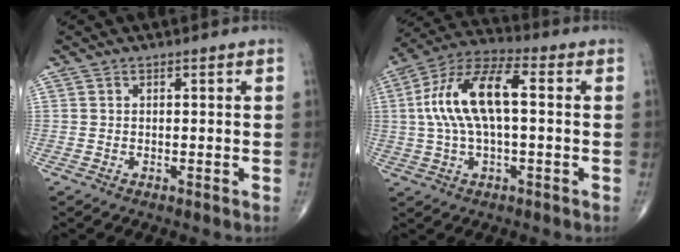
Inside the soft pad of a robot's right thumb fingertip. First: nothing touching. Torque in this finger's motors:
{"motor_torque": [0.40, 0.46, 1.08, -0.20, 0.46]}